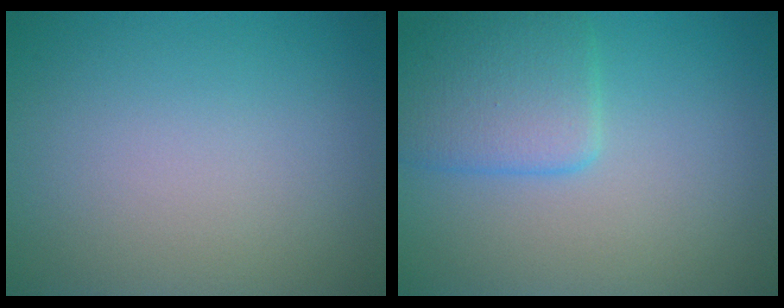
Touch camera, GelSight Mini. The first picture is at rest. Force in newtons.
{"total": 4.0, "press": 4.0, "slide": 0.3}